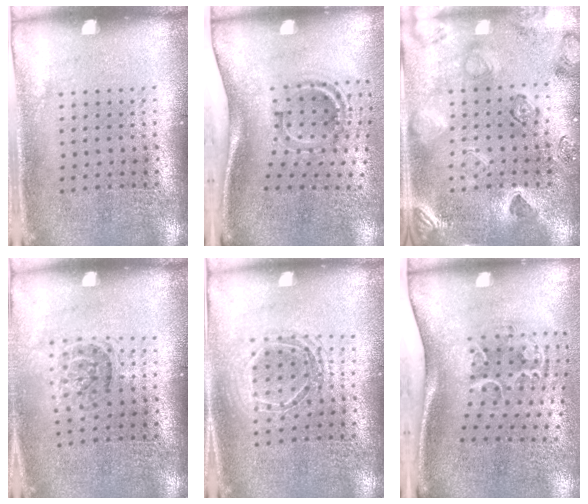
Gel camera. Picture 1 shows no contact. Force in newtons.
{"total": 2.0, "press": 1.3, "slide": 1.6}
{"total": 2.5, "press": 2.4, "slide": 0.9}
{"total": 1.2, "press": 1.0, "slide": 0.7}
{"total": 1.5, "press": 1.4, "slide": 0.7}
{"total": 2.1, "press": 1.3, "slide": 1.6}